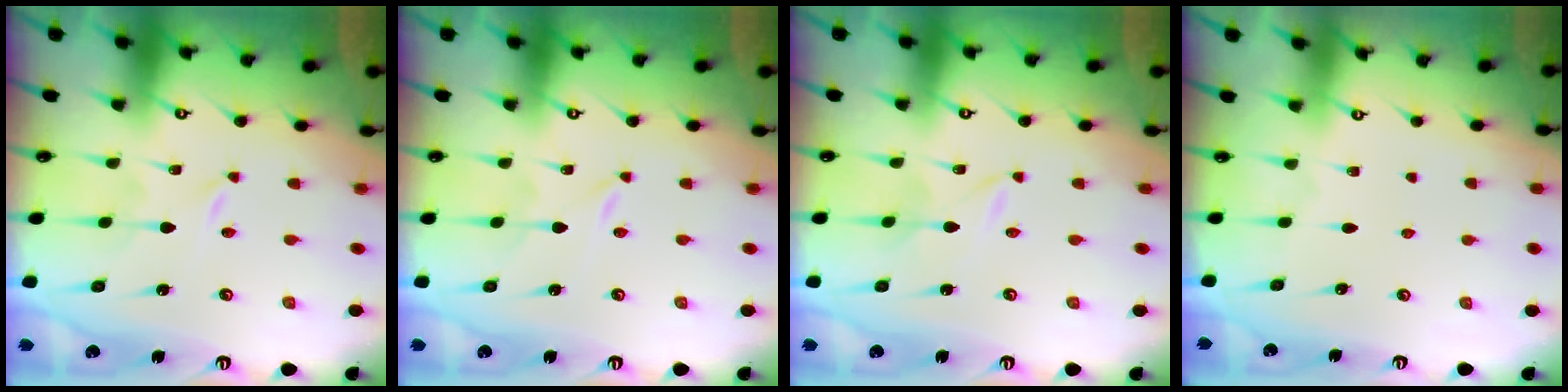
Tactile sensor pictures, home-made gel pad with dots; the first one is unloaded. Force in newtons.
{"total": 0.0}
{"total": 1.3, "press": 1.3, "slide": 0.2}
{"total": 0.0}